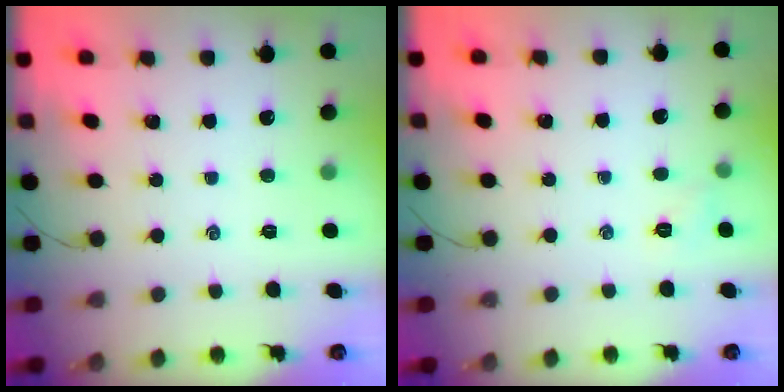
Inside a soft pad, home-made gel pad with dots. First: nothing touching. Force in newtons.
{"total": 4.8, "press": 4.6, "slide": 1.3}